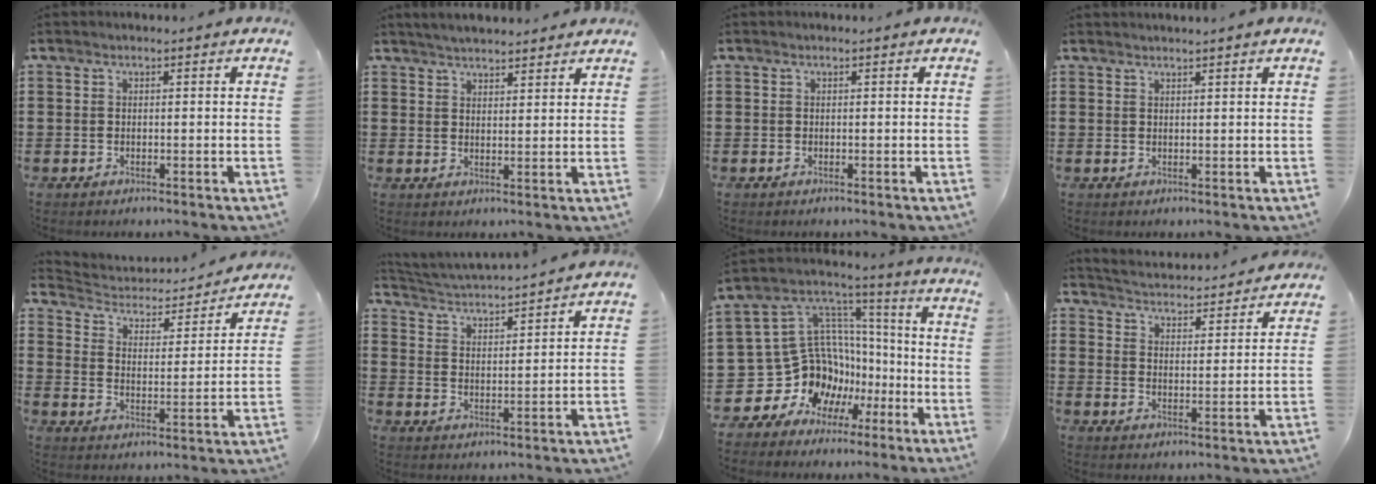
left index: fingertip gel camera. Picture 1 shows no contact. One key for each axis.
{"total": 3.1, "fx": 3.1, "fy": 0.1, "fz": 0.3, "tx": -0.013, "ty": -0.006, "tz": 0.059}
{"total": 0.0}
{"total": 1.1, "fx": 1.0, "fy": -0.3, "fz": 0.3, "tx": -0.006, "ty": -0.005, "tz": 0.021}
{"total": 2.9, "fx": 2.7, "fy": 1.0, "fz": 0.3, "tx": -0.027, "ty": -0.025, "tz": 0.038}
{"total": 3.7, "fx": 3.7, "fy": -0.4, "fz": 0.3, "tx": -0.026, "ty": -0.030, "tz": 0.058}
{"total": 14.3, "fx": -4.4, "fy": 12.9, "fz": 4.5, "tx": -0.146, "ty": -0.019, "tz": -0.042}
{"total": 3.6, "fx": 3.5, "fy": -0.3, "fz": -0.3, "tx": -0.019, "ty": -0.036, "tz": 0.054}